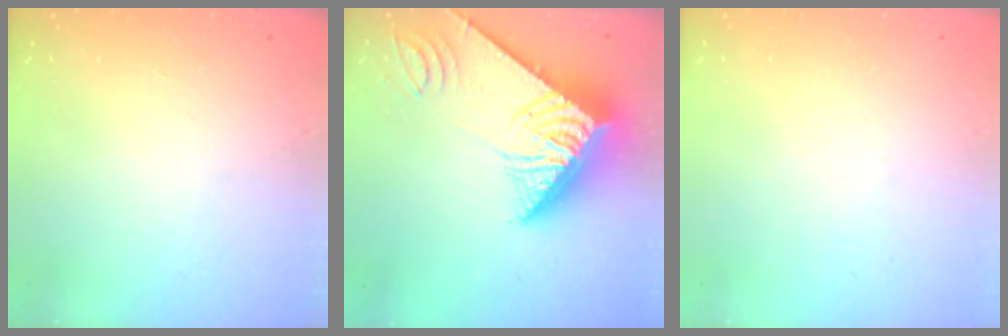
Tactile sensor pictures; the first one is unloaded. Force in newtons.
{"total": 14.3, "press": 14.2, "slide": 1.5}
{"total": 0.0}